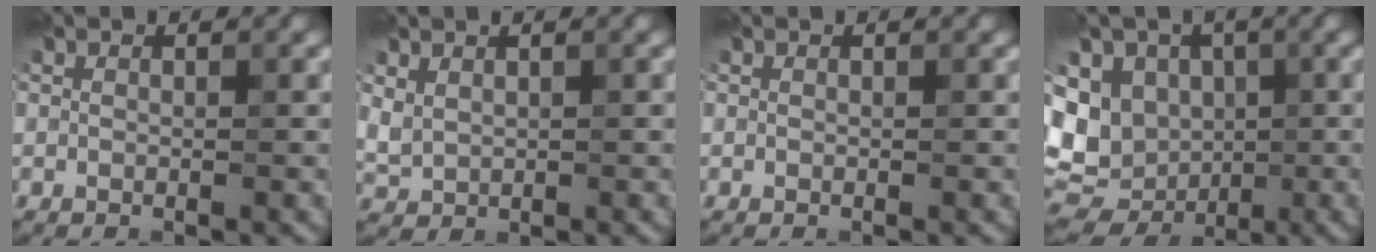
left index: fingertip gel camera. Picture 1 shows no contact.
{"total": 1.7, "force": [0.8, 1.1, 0.9], "torque": [-0.023, -0.002, 0.024]}
{"total": 0.0}
{"total": 12.4, "force": [-1.0, 10.3, 6.9], "torque": [-0.134, 0.004, -0.032]}